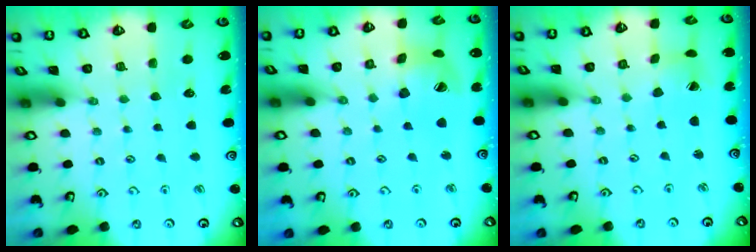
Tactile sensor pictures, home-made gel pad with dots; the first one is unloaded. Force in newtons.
{"total": 15.6, "press": 15.4, "slide": 2.2}
{"total": 2.6, "press": 2.6, "slide": 0.3}